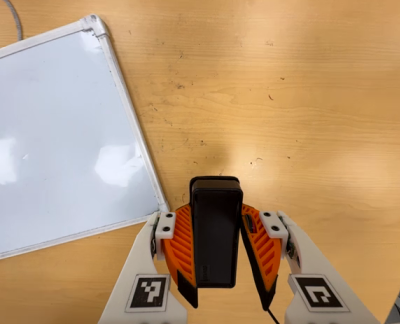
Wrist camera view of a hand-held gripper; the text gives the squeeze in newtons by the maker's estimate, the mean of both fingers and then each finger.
{"total": 5.7, "left": 4.7, "right": 6.8}